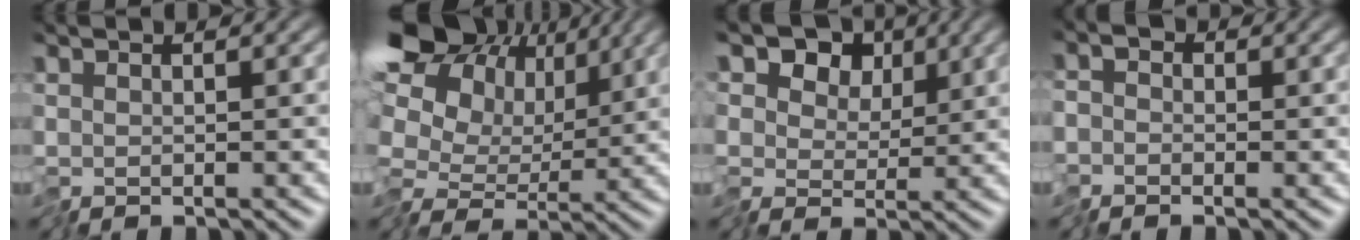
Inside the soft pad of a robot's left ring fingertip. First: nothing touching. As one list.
[{"total": 13.3, "force": [1.9, 10.8, 7.5], "torque": [-0.154, 0.016, 0.024]}, {"total": 7.5, "force": [2.5, 5.9, 4.0], "torque": [-0.050, 0.027, 0.011]}, {"total": 1.7, "force": [-1.1, 1.2, 0.5], "torque": [-0.008, 0.000, -0.027]}]